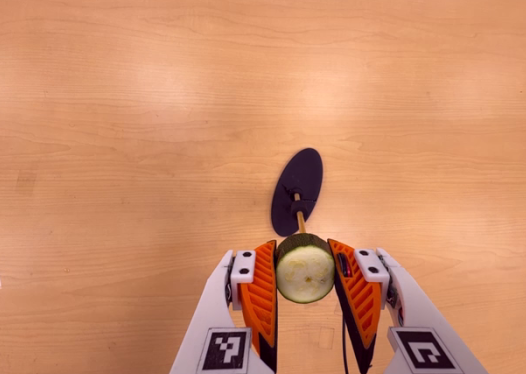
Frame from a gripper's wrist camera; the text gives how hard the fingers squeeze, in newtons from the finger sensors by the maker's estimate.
{"total": 12.1, "left": 10.9, "right": 13.3}